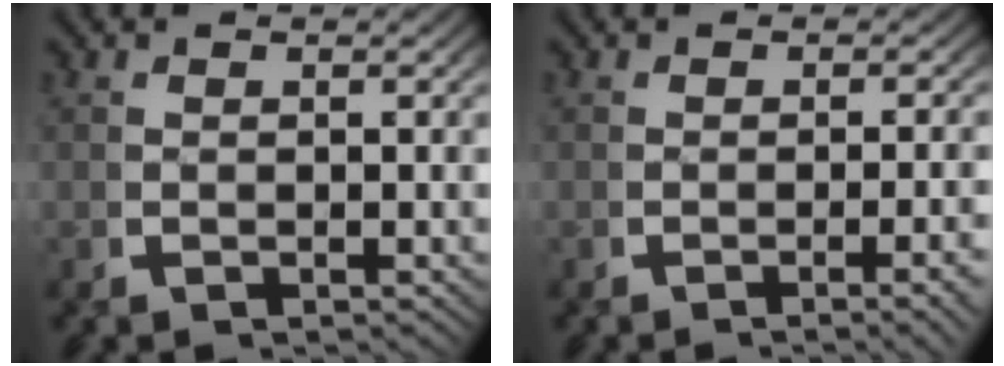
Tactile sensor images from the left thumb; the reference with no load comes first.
{"total": 2.5, "force": [-1.1, 0.1, 2.2], "torque": [-0.034, 0.005, -0.020]}